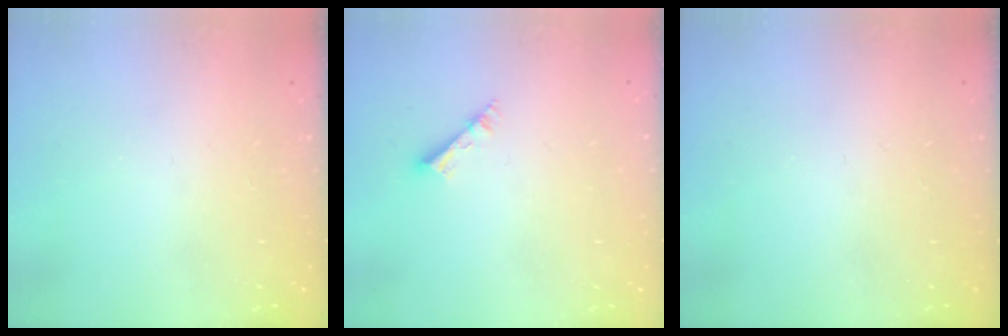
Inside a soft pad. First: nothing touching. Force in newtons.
{"total": 2.6, "press": 2.5, "slide": 0.2}
{"total": 0.0}